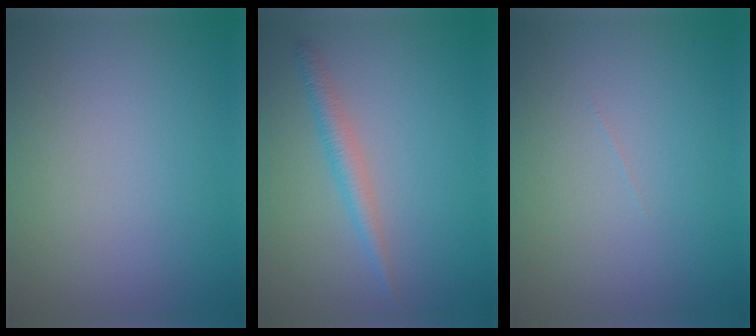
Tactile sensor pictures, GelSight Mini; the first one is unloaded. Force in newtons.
{"total": 2.0, "press": 2.0, "slide": 0.1}
{"total": 0.0}